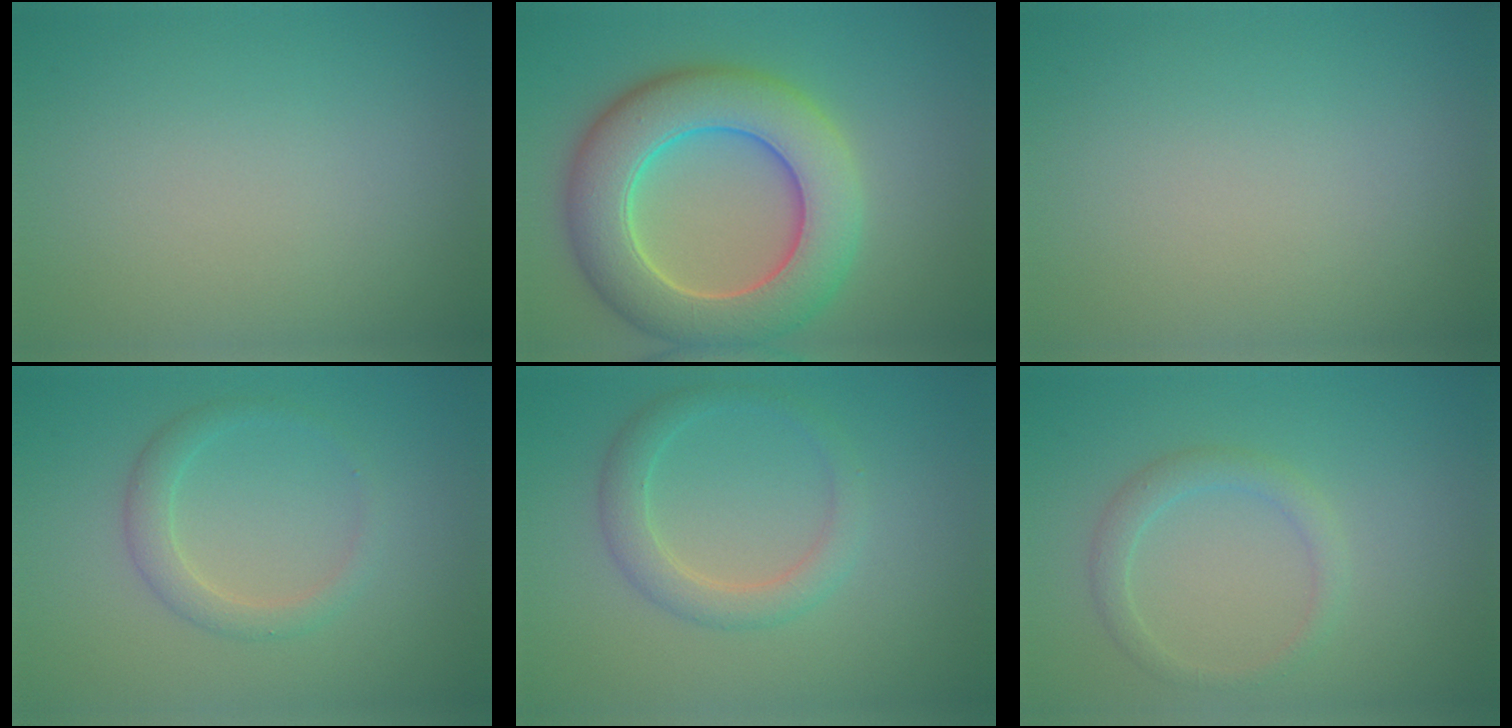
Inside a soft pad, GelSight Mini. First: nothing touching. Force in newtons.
{"total": 9.8, "press": 9.8, "slide": 0.5}
{"total": 0.0}
{"total": 2.1, "press": 2.1, "slide": 0.1}
{"total": 2.7, "press": 2.7, "slide": 0.1}
{"total": 1.9, "press": 1.9, "slide": 0.1}